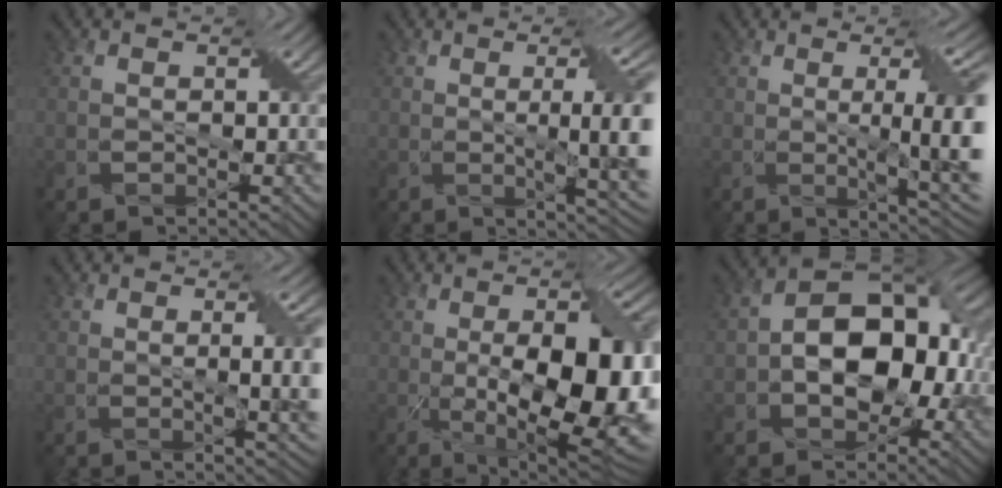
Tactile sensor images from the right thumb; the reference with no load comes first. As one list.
[{"total": 8.9, "force": [0.1, 2.0, 8.6], "torque": [-0.120, 0.006, 0.005]}, {"total": 11.1, "force": [0.0, 2.4, 10.8], "torque": [-0.142, 0.005, 0.006]}, {"total": 6.6, "force": [0.3, 2.0, 6.3], "torque": [-0.072, 0.002, 0.006]}, {"total": 15.7, "force": [-1.9, 6.2, 14.3], "torque": [-0.213, -0.015, -0.021]}, {"total": 12.3, "force": [-0.6, 8.2, 9.2], "torque": [-0.123, 0.009, -0.017]}]